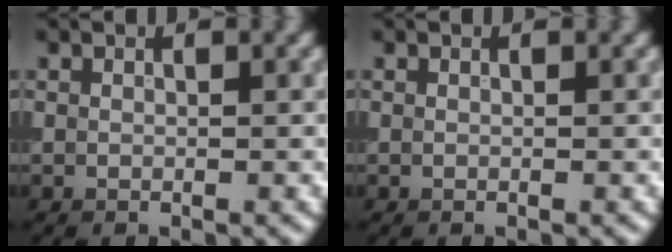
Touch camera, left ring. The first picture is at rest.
{"total": 0.0}